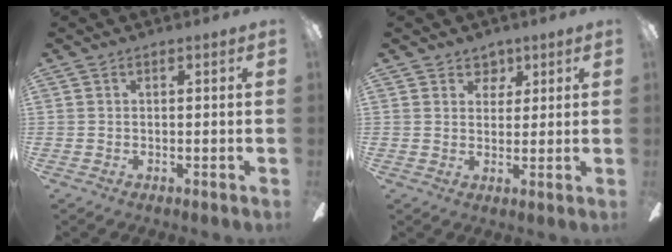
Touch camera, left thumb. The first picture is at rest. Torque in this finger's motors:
{"motor_torque": [0.04, -0.01, 0.05, 0.02, -0.03]}